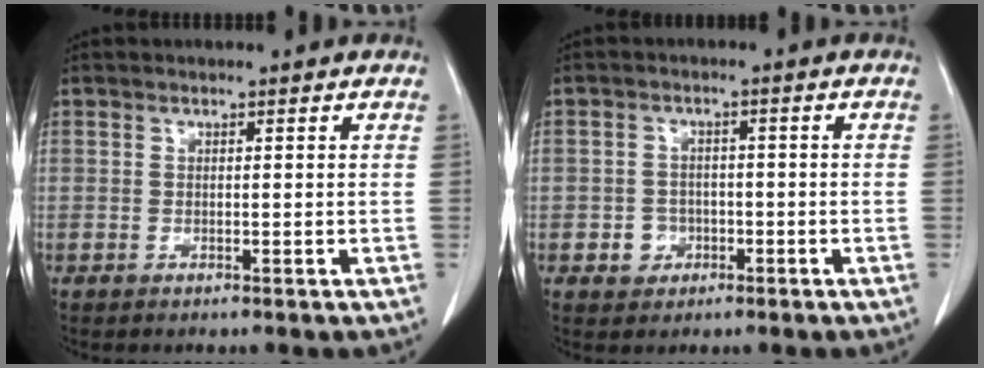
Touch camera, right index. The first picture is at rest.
{"total": 3.1, "force": [-1.2, 2.7, 0.7], "torque": [-0.006, 0.009, -0.015]}